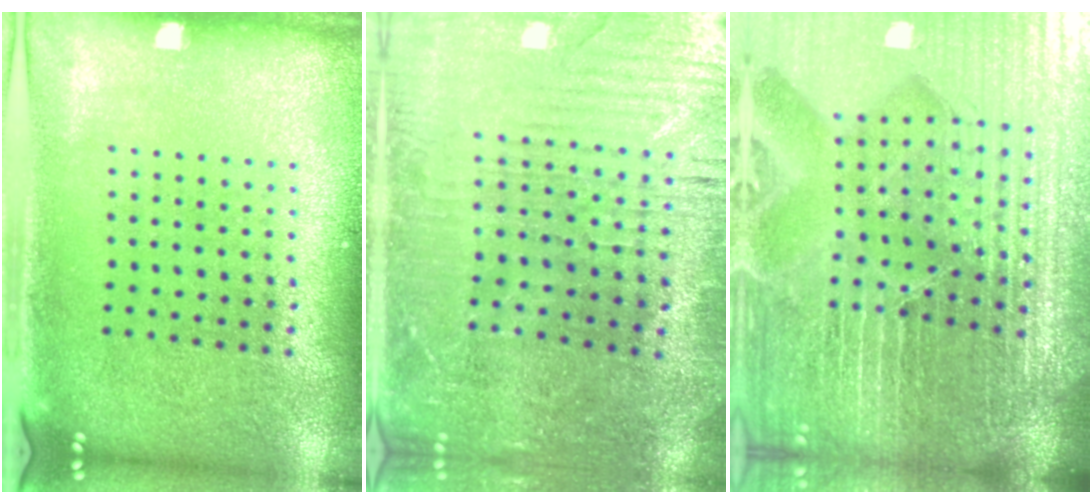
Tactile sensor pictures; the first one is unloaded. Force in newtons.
{"total": 3.1, "press": 3.1, "slide": 0.6}
{"total": 7.0, "press": 6.1, "slide": 3.4}